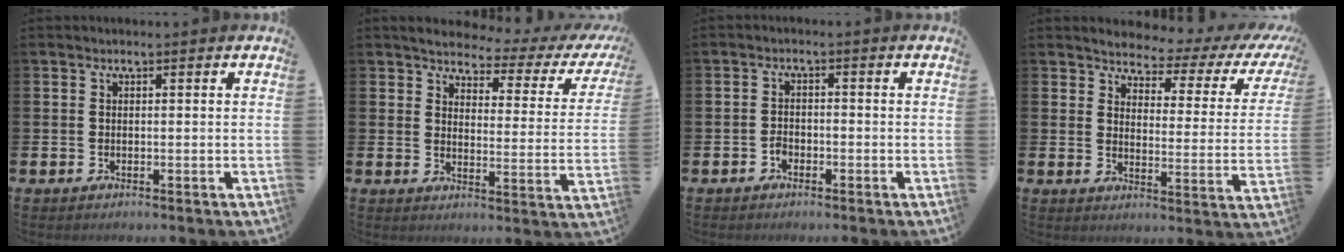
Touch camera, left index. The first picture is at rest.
{"total": 3.6, "force": [3.3, 1.1, 1.0], "torque": [-0.040, -0.029, 0.048]}
{"total": 1.6, "force": [-1.0, 1.1, 0.6], "torque": [-0.014, 0.001, -0.021]}
{"total": 3.2, "force": [2.9, 1.2, 0.8], "torque": [-0.028, -0.034, 0.038]}